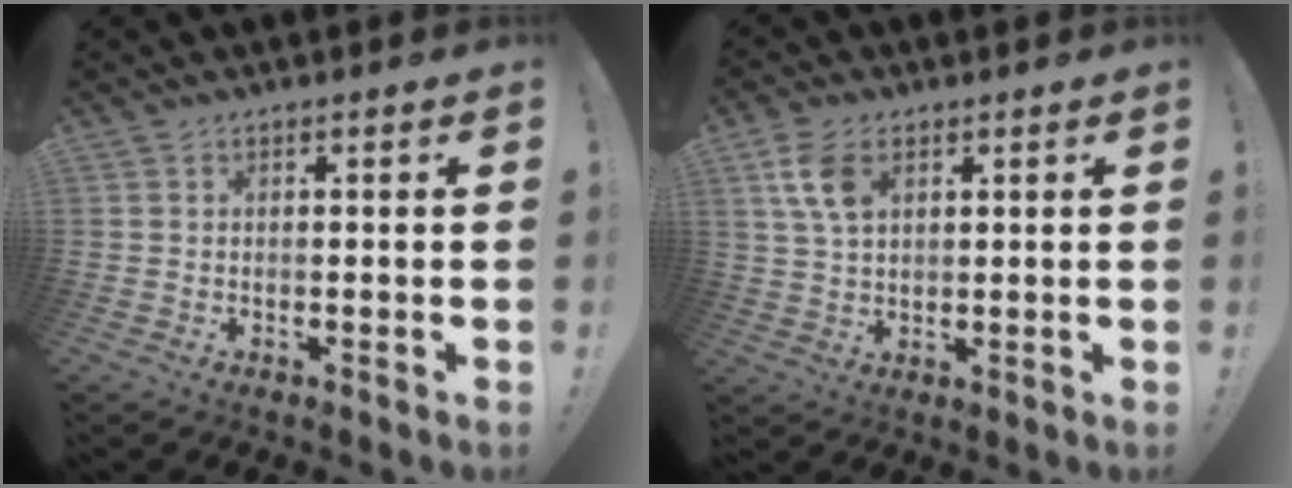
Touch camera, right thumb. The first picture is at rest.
{"total": 8.3, "force": [3.5, 5.1, 5.6], "torque": [-0.108, -0.008, 0.065]}